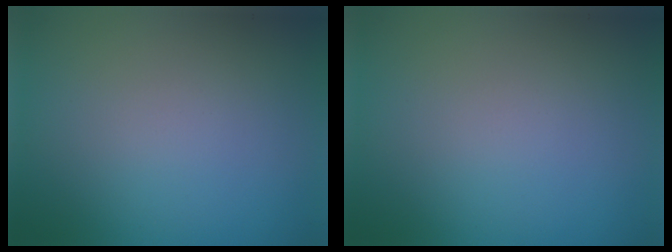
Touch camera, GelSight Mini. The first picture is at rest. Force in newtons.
{"total": 0.0}